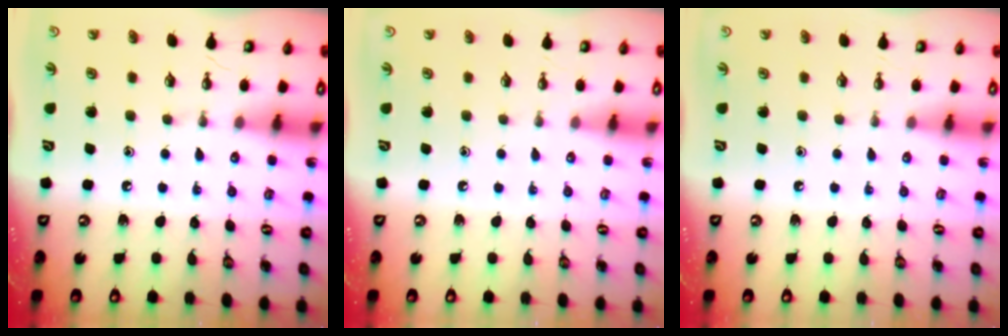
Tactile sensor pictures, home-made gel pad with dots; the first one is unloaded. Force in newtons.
{"total": 0.0}
{"total": 0.0}